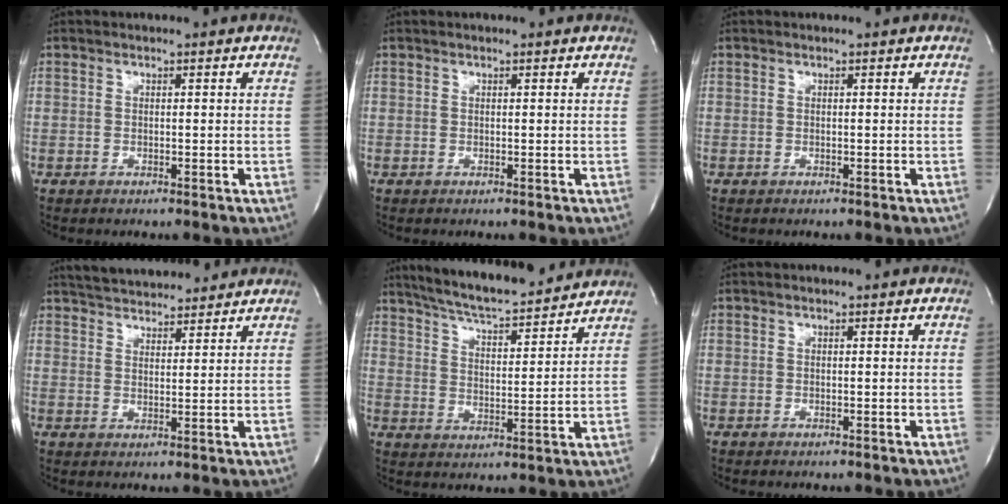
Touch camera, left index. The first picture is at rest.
{"total": 1.0, "force": [0.9, 0.0, 0.5], "torque": [-0.009, 0.010, 0.012]}
{"total": 0.0}
{"total": 11.9, "force": [11.1, 2.4, 3.6], "torque": [-0.057, 0.024, 0.167]}
{"total": 16.0, "force": [14.5, 1.7, 6.5], "torque": [-0.113, 0.010, 0.224]}
{"total": 0.6, "force": [0.5, 0.0, 0.2], "torque": [-0.002, 0.004, 0.006]}